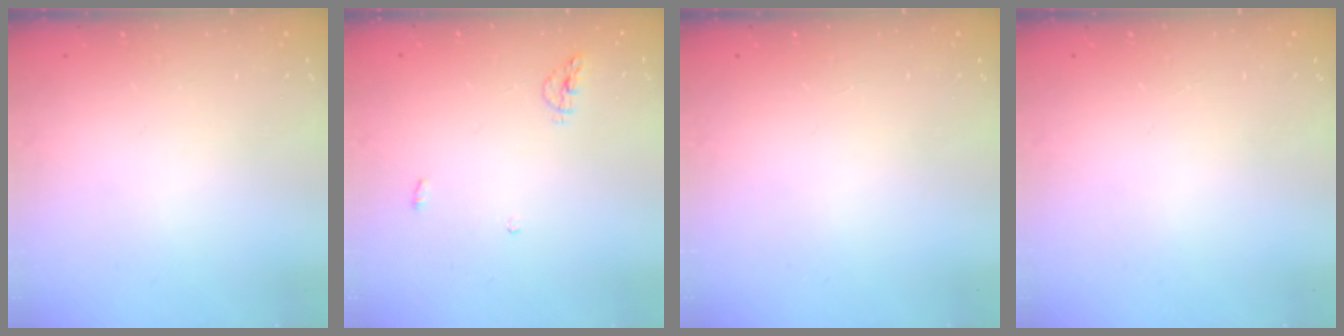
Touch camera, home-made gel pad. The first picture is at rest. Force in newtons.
{"total": 4.6, "press": 4.5, "slide": 1.0}
{"total": 0.0}
{"total": 0.0}